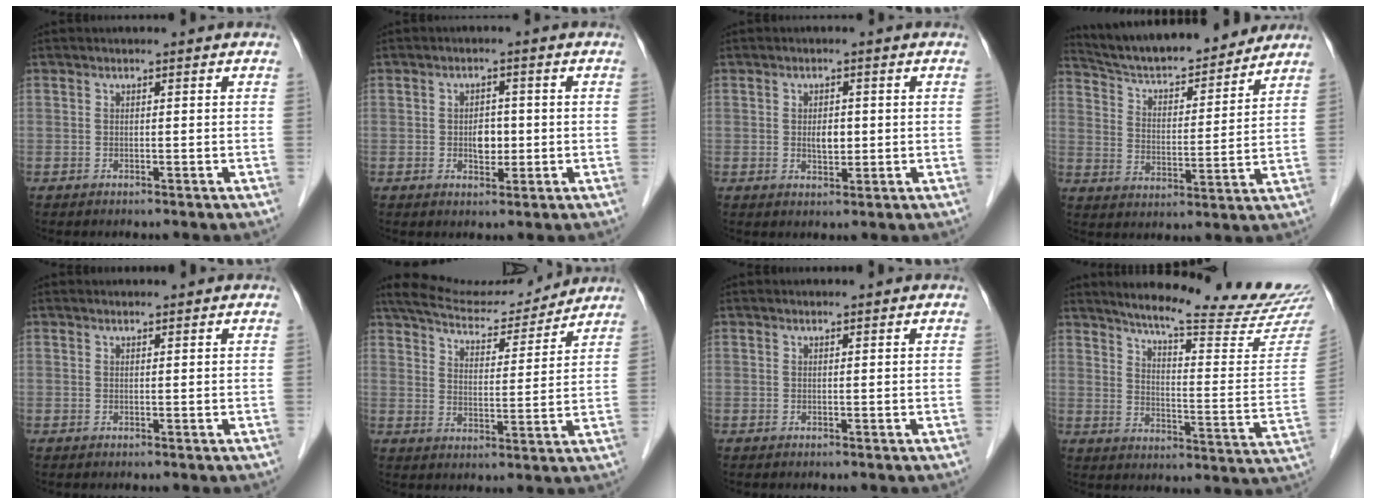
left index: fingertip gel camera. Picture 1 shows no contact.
{"total": 3.0, "force": [-0.4, 2.0, 2.2], "torque": [-0.033, 0.004, -0.001]}
{"total": 2.5, "force": [0.1, 1.4, 2.1], "torque": [-0.037, -0.001, 0.003]}
{"total": 16.9, "force": [15.6, 2.8, 6.0], "torque": [-0.099, 0.007, 0.245]}
{"total": 0.5, "force": [0.5, 0.0, 0.0], "torque": [-0.010, 0.003, 0.011]}
{"total": 13.7, "force": [13.1, 1.8, 3.7], "torque": [-0.063, 0.008, 0.201]}
{"total": 0.0}
{"total": 22.5, "force": [20.6, 0.2, 9.0], "torque": [-0.128, -0.090, 0.260]}